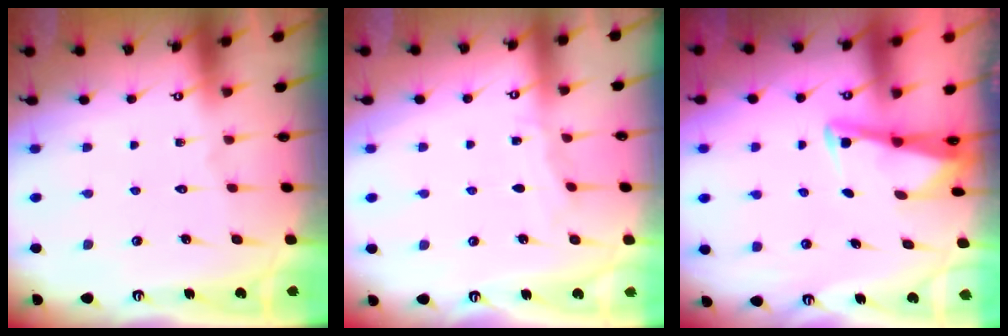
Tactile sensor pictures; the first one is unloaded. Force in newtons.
{"total": 3.4, "press": 3.4, "slide": 0.5}
{"total": 2.9, "press": 2.9, "slide": 0.3}